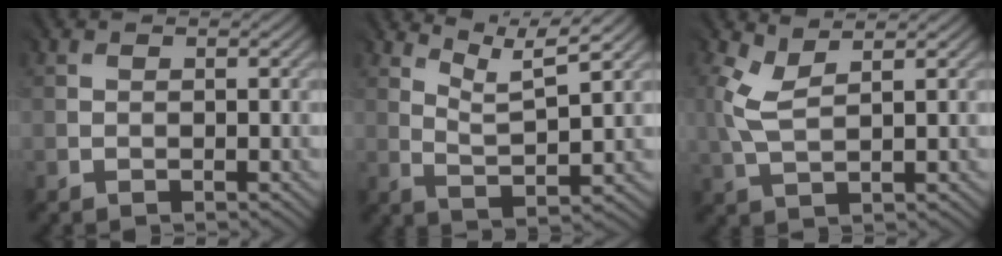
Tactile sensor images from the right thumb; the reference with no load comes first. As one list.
[{"total": 6.8, "force": [5.2, 0.6, 4.3], "torque": [-0.080, -0.002, 0.098]}, {"total": 3.1, "force": [1.8, 0.9, 2.4], "torque": [-0.069, 0.004, 0.040]}]